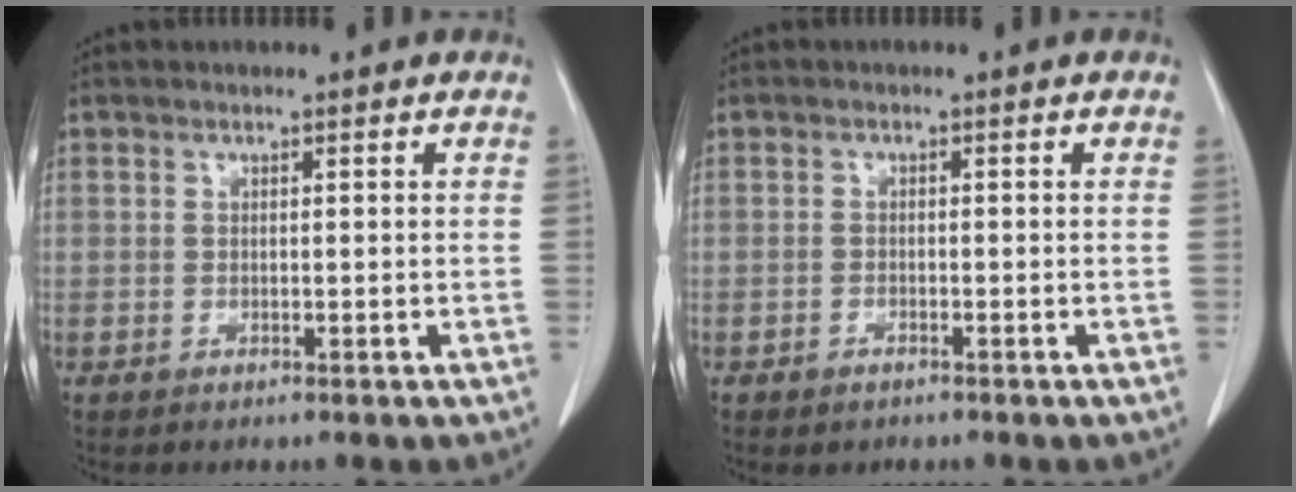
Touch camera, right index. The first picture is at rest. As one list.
[{"total": 1.3, "force": [-0.9, 0.7, 0.6], "torque": [-0.011, 0.001, -0.009]}]